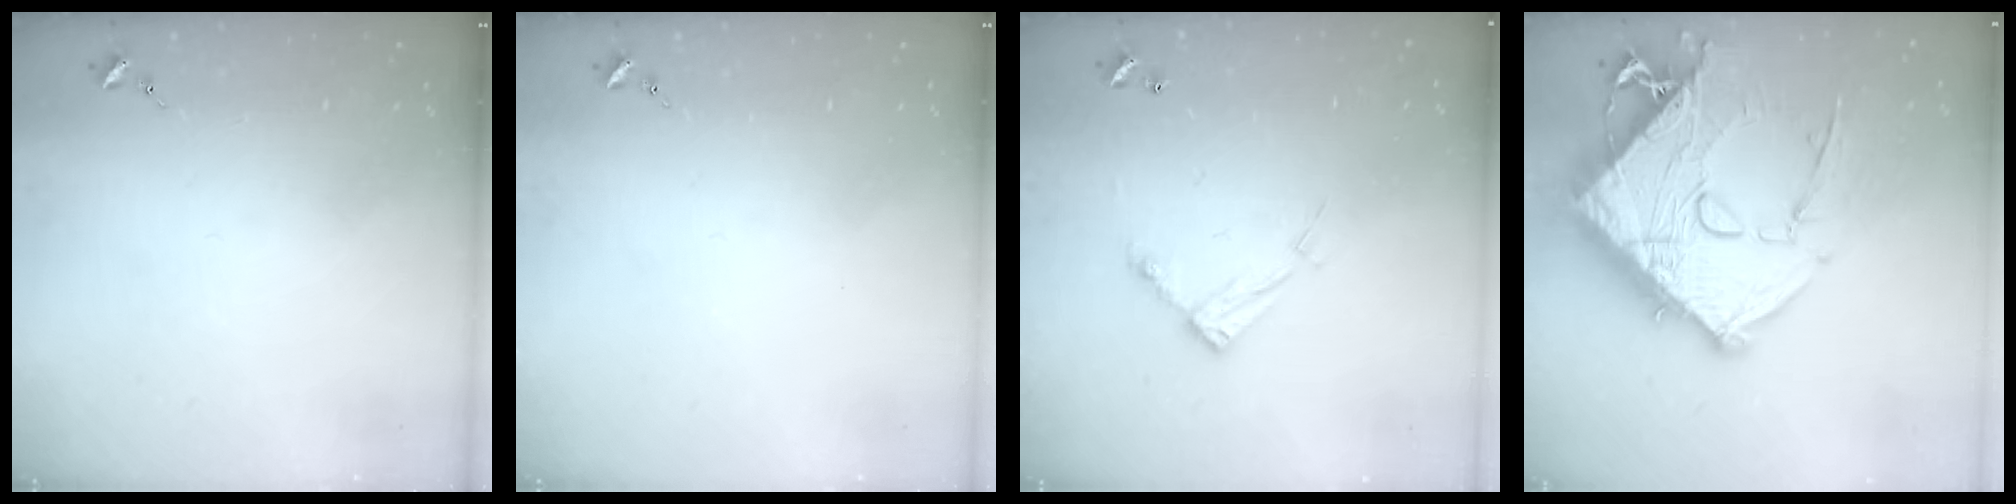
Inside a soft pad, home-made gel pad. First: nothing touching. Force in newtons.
{"total": 0.0}
{"total": 10.4, "press": 10.3, "slide": 0.7}
{"total": 25.7, "press": 25.6, "slide": 2.6}